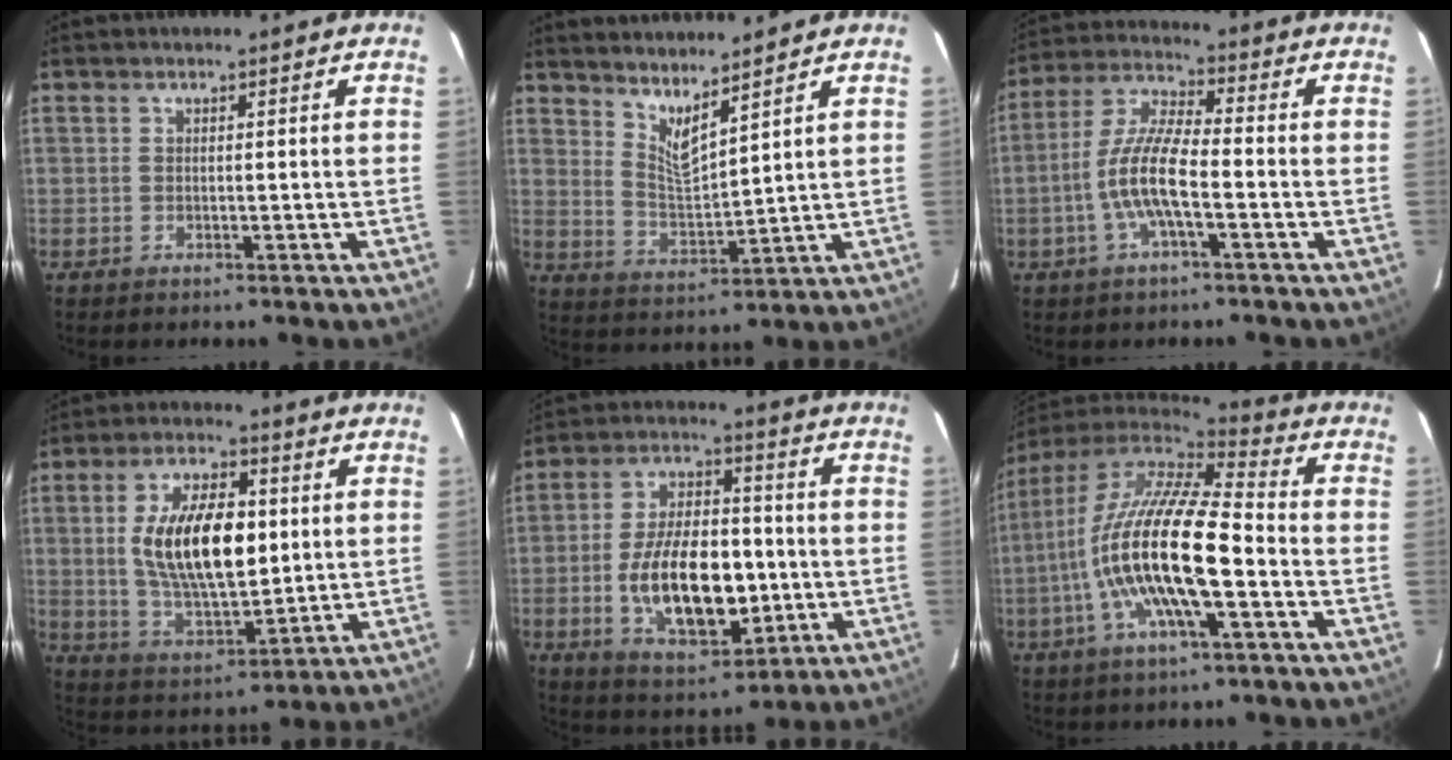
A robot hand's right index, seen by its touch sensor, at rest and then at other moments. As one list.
[{"total": 6.9, "force": [5.7, 1.0, 3.7], "torque": [-0.064, -0.012, 0.106]}, {"total": 10.1, "force": [-3.1, 2.1, 9.4], "torque": [-0.200, 0.004, -0.060]}, {"total": 16.7, "force": [2.1, 7.9, 14.6], "torque": [-0.270, 0.004, 0.048]}, {"total": 17.5, "force": [-3.1, 9.0, 14.7], "torque": [-0.279, 0.004, -0.035]}, {"total": 19.0, "force": [-4.3, 4.1, 18.0], "torque": [-0.330, -0.018, -0.087]}]